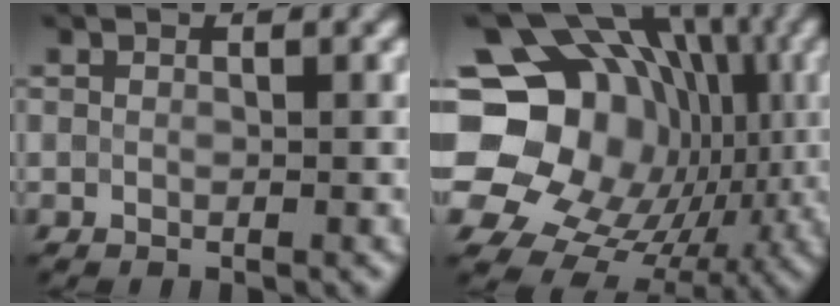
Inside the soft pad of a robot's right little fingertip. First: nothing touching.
{"total": 21.6, "force": [-0.5, 18.7, 10.8], "torque": [-0.200, 0.019, -0.025]}